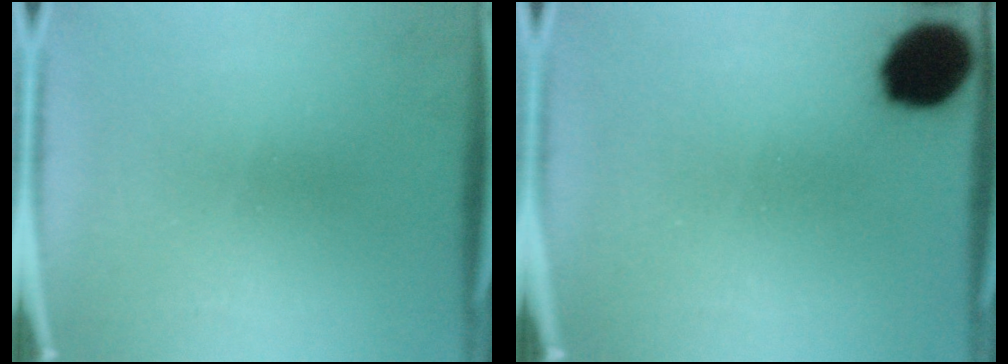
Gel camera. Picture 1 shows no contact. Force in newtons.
{"total": 12.7}